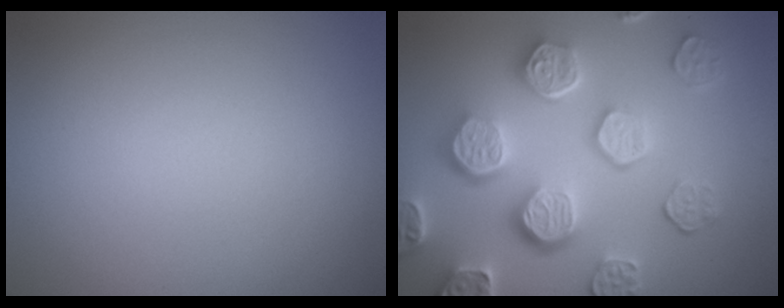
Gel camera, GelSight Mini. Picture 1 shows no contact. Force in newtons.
{"total": 8.1, "press": 6.1, "slide": 5.3}